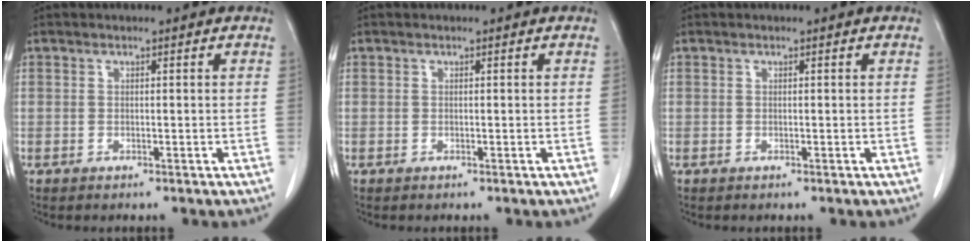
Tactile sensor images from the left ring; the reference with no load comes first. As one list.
[{"total": 0.0}, {"total": 0.0}]